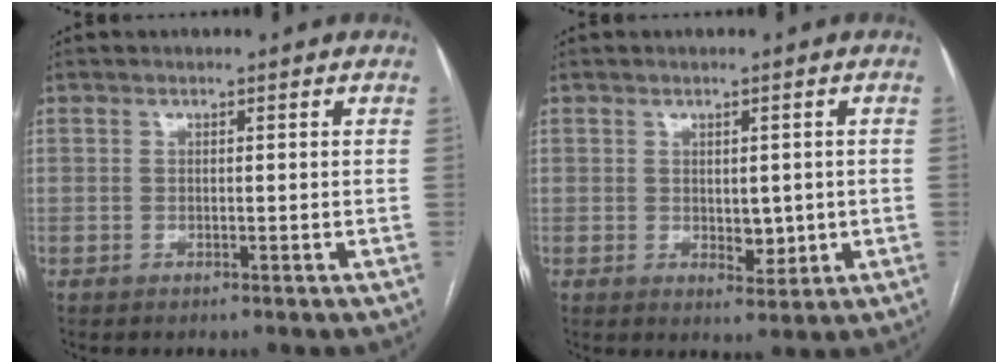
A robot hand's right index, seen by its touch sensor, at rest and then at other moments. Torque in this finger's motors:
{"motor_torque": [0.23, 0.27, 0.06, 0.01]}